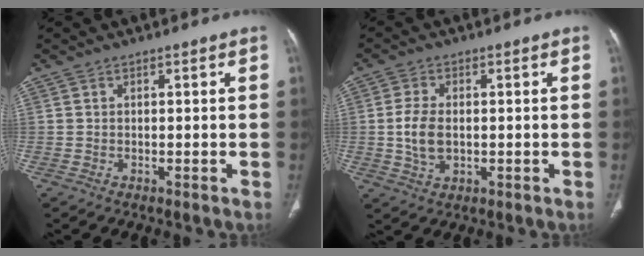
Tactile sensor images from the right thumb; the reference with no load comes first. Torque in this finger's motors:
{"motor_torque": [-0.31, 0.59, 0.40, 0.78, 0.29]}